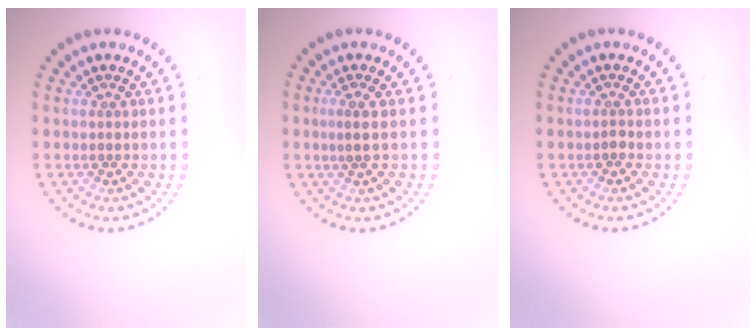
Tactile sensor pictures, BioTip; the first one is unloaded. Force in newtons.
{"total": 1.3, "press": 1.0, "slide": 0.9}
{"total": 0.6, "press": 0.4, "slide": 0.4}